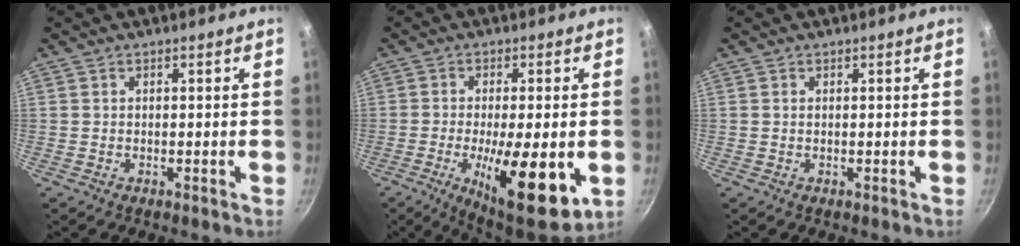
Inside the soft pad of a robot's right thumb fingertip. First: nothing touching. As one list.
[{"total": 16.7, "force": [-4.3, 5.5, 15.2], "torque": [-0.215, -0.021, -0.047]}, {"total": 0.0}]